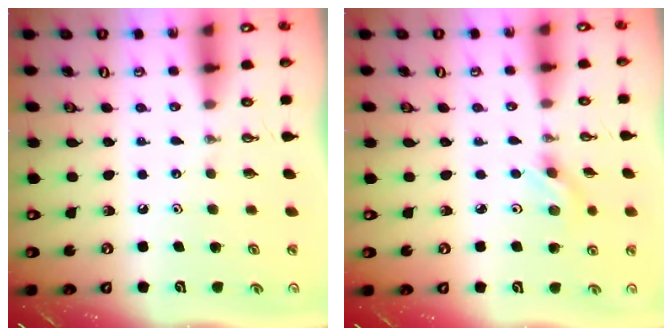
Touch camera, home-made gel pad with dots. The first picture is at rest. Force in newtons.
{"total": 2.6, "press": 2.3, "slide": 1.3}